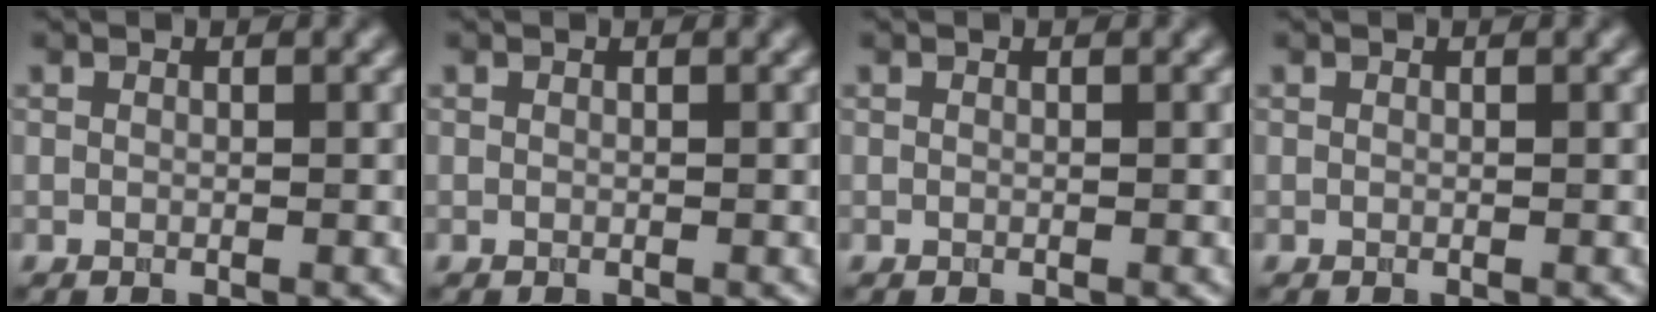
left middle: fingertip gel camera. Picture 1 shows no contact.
{"total": 0.0}
{"total": 0.0}
{"total": 0.0}